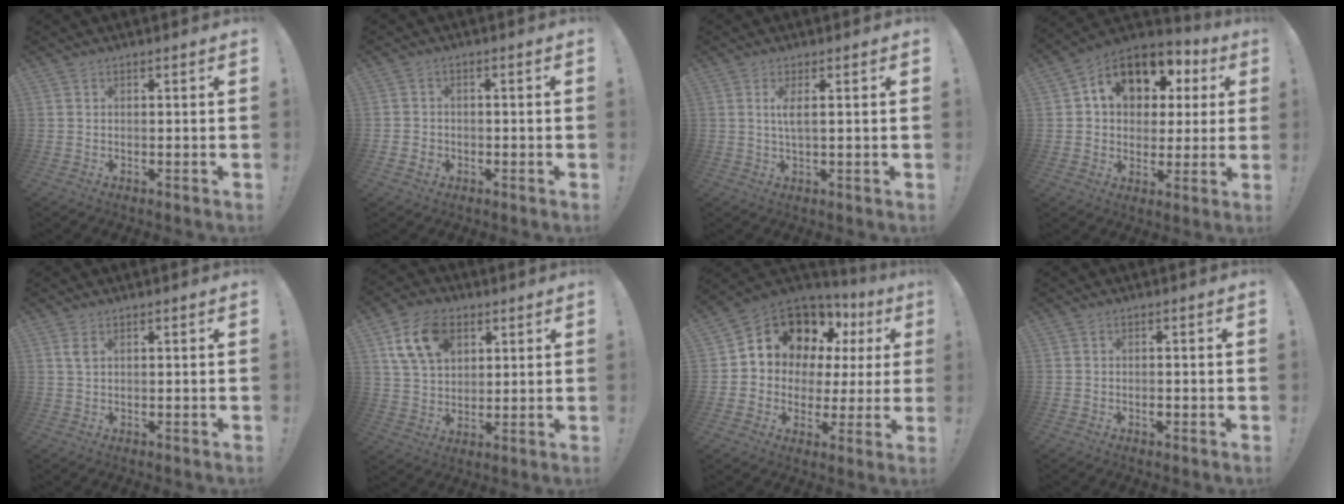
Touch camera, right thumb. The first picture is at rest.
{"total": 2.9, "force": [-1.2, 2.4, 1.0], "torque": [-0.016, 0.003, -0.022]}
{"total": 3.6, "force": [0.7, 0.4, 3.6], "torque": [-0.069, -0.001, 0.011]}
{"total": 14.0, "force": [5.8, 10.2, 7.7], "torque": [-0.116, -0.023, 0.106]}
{"total": 2.0, "force": [0.9, 0.9, 1.6], "torque": [-0.028, 0.001, 0.016]}
{"total": 14.2, "force": [6.4, 9.8, 8.1], "torque": [-0.140, -0.013, 0.125]}
{"total": 12.3, "force": [7.4, 8.4, 5.1], "torque": [-0.091, -0.057, 0.148]}
{"total": 1.3, "force": [-0.9, 0.6, 0.7], "torque": [-0.018, 0.006, -0.015]}